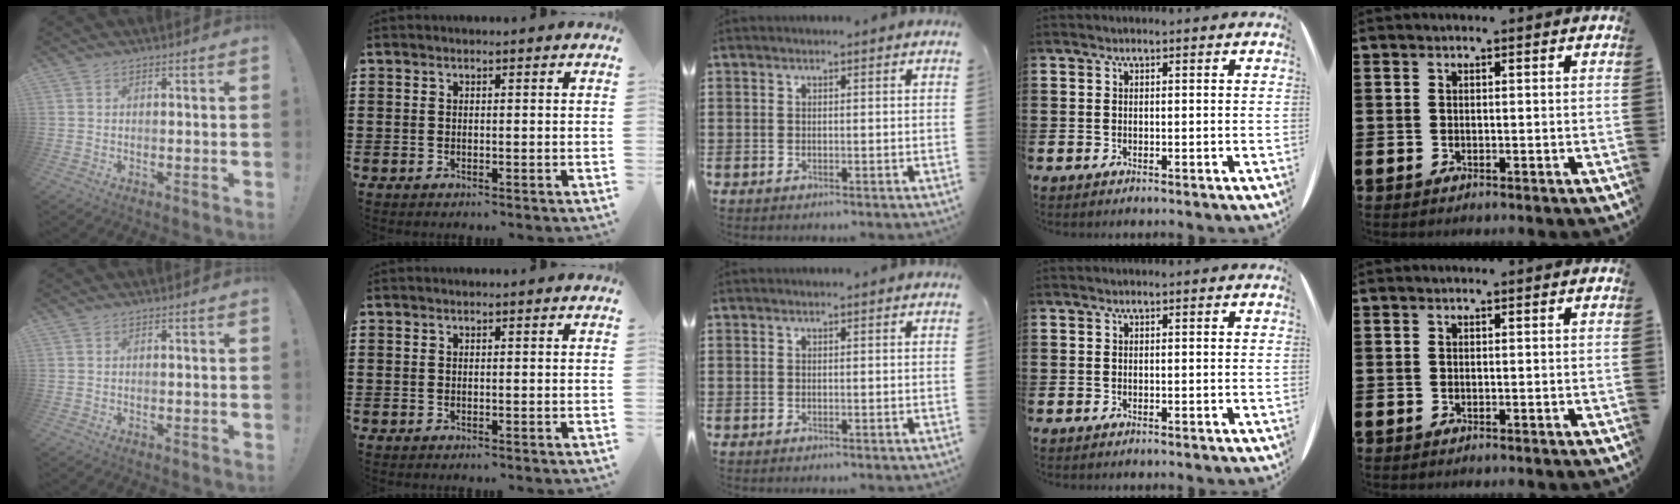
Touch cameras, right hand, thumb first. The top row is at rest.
{}